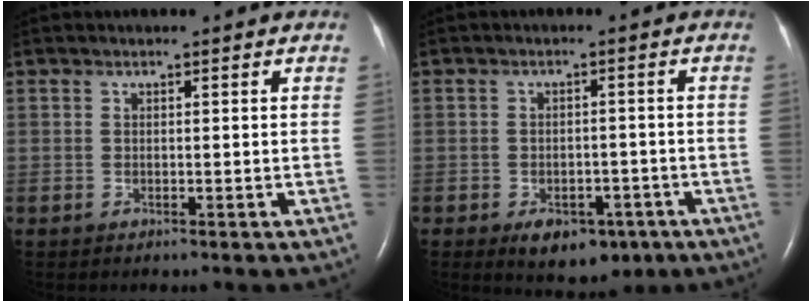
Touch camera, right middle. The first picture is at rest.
{"total": 6.7, "force": [-3.8, 3.9, 3.9], "torque": [-0.053, 0.002, -0.047]}